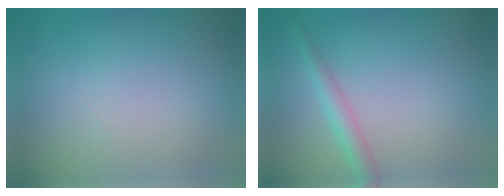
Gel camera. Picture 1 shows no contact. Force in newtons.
{"total": 2.2, "press": 2.2, "slide": 0.1}